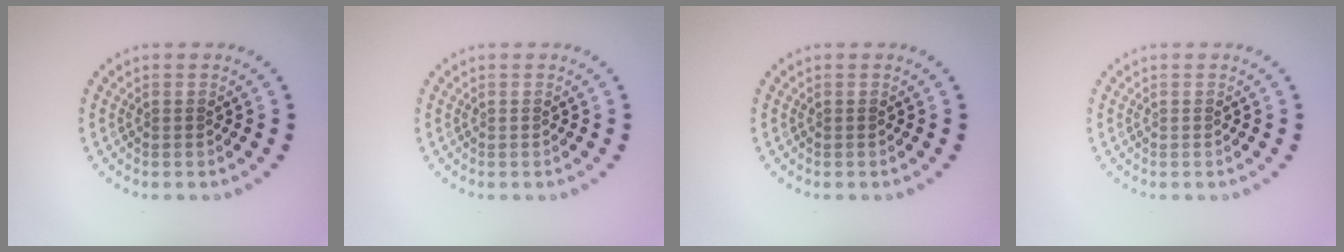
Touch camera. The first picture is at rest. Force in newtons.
{"total": 0.0}
{"total": 0.0}
{"total": 0.0}